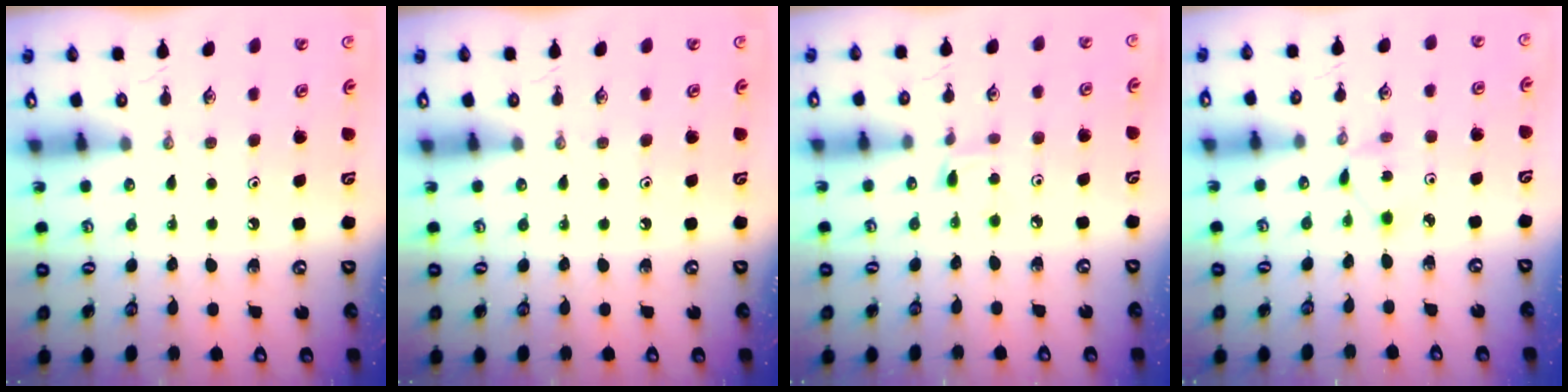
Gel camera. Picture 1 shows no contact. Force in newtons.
{"total": 0.0}
{"total": 3.0, "press": 2.9, "slide": 0.4}
{"total": 1.5, "press": 1.5, "slide": 0.2}